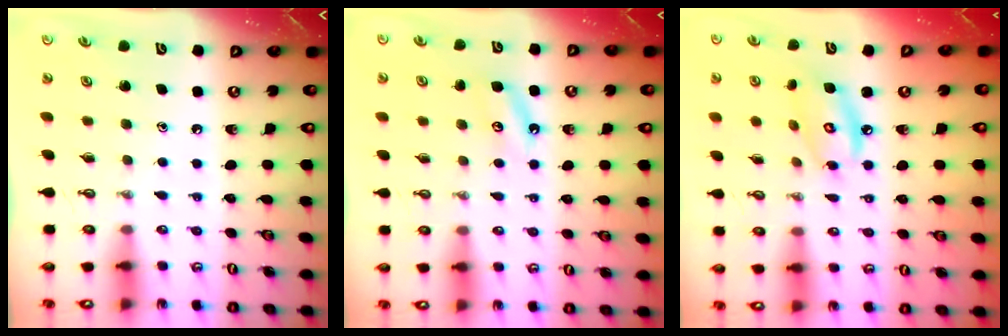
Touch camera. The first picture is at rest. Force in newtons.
{"total": 3.9, "press": 3.8, "slide": 0.5}
{"total": 9.4, "press": 9.4, "slide": 0.6}